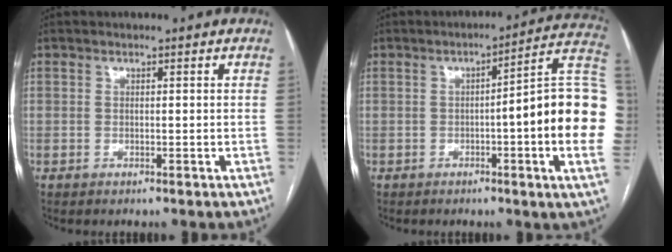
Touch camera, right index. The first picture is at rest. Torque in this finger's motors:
{"motor_torque": [1.06, -0.58, 0.38, 0.08]}